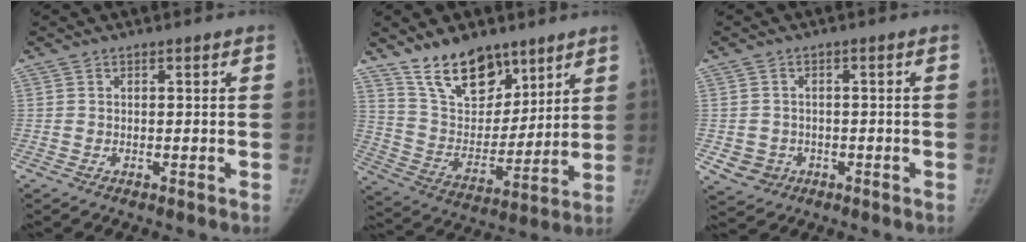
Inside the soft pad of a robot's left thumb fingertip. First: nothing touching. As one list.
[{"total": 15.8, "force": [11.3, 8.4, 7.1], "torque": [-0.069, -0.070, 0.212]}, {"total": 4.4, "force": [-1.4, 4.1, 1.0], "torque": [0.000, 0.009, -0.015]}]